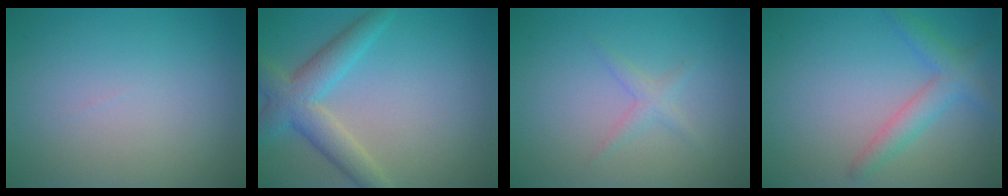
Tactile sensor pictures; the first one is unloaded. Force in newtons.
{"total": 4.7, "press": 4.7, "slide": 0.2}
{"total": 1.3, "press": 1.3, "slide": 0.1}
{"total": 2.9, "press": 2.9, "slide": 0.1}